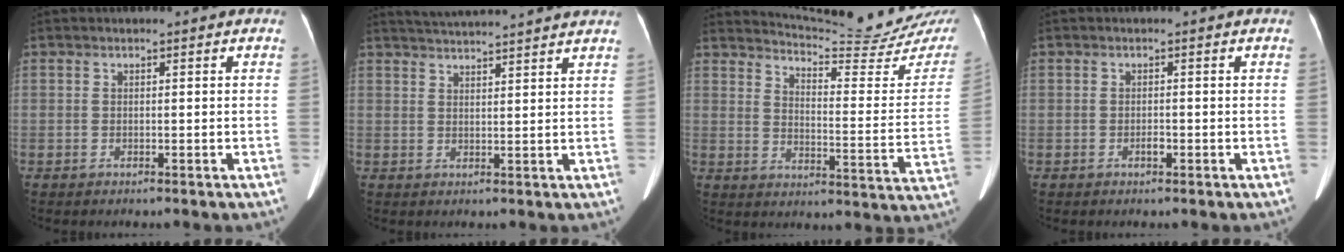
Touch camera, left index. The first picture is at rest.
{"total": 12.3, "force": [11.5, -0.7, 4.2], "torque": [-0.076, 0.015, 0.151]}
{"total": 21.9, "force": [20.9, 0.3, 6.5], "torque": [-0.100, -0.115, 0.251]}
{"total": 0.9, "force": [-0.6, 0.3, 0.6], "torque": [-0.014, -0.002, -0.011]}